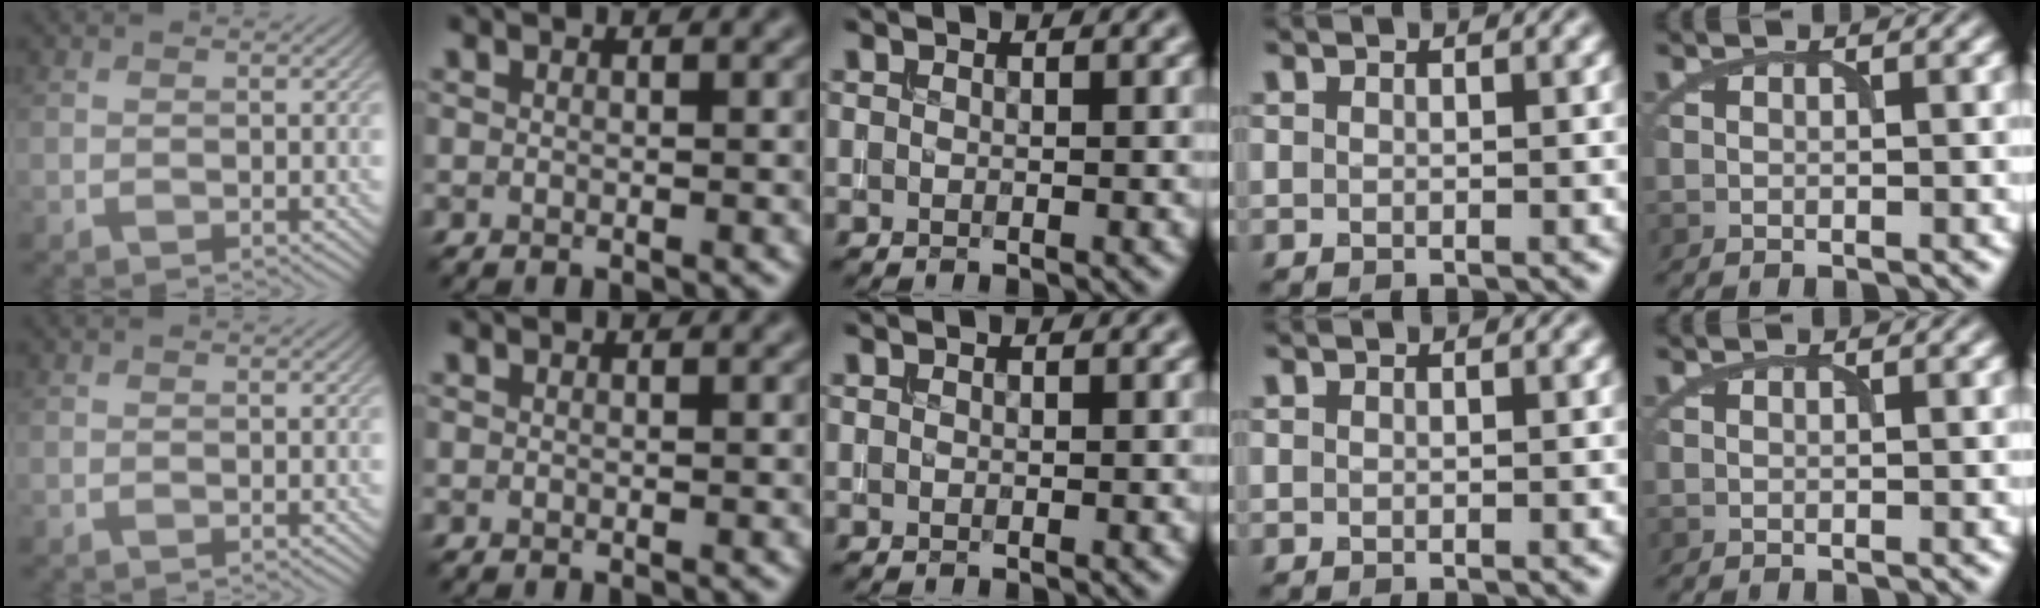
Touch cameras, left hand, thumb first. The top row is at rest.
{}